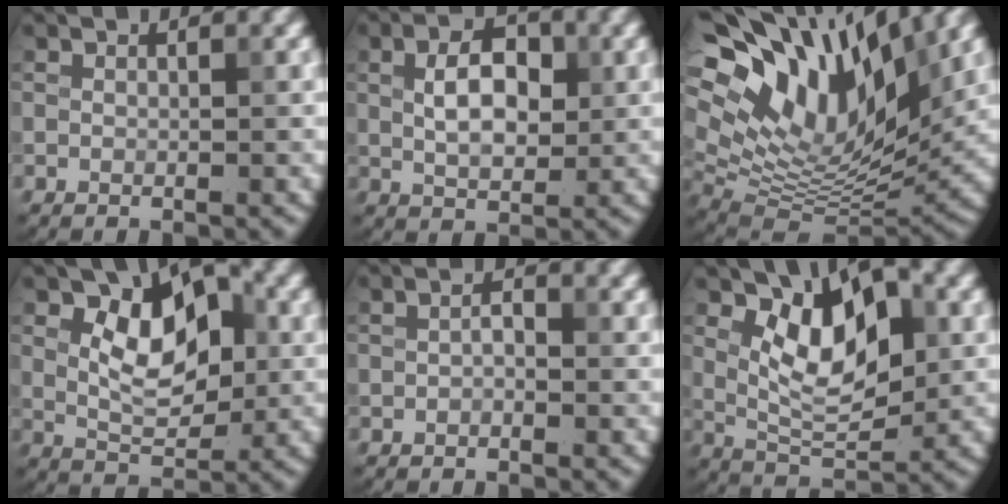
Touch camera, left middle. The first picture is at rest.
{"total": 4.5, "force": [0.8, 2.6, 3.6], "torque": [-0.068, 0.003, 0.012]}
{"total": 17.0, "force": [9.2, 8.1, 11.7], "torque": [-0.230, 0.037, 0.158]}
{"total": 6.6, "force": [1.4, 3.8, 5.2], "torque": [-0.089, 0.002, 0.025]}
{"total": 1.1, "force": [-0.3, 0.6, 0.9], "torque": [-0.017, 0.003, -0.006]}
{"total": 7.1, "force": [1.6, 3.6, 5.9], "torque": [-0.100, 0.000, 0.028]}